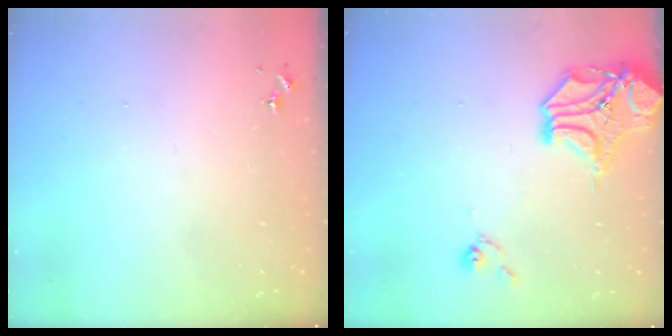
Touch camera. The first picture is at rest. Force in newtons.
{"total": 14.3, "press": 14.1, "slide": 2.3}